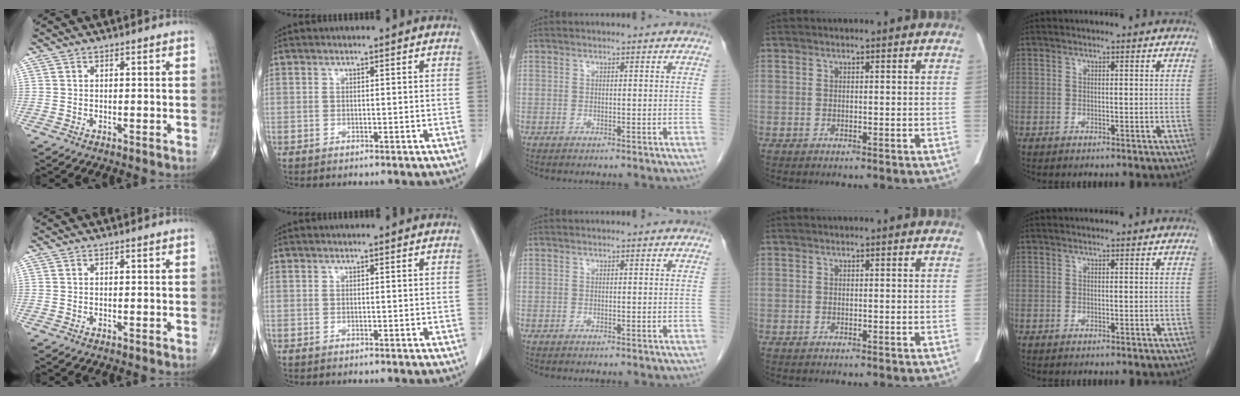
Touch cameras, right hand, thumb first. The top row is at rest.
{}